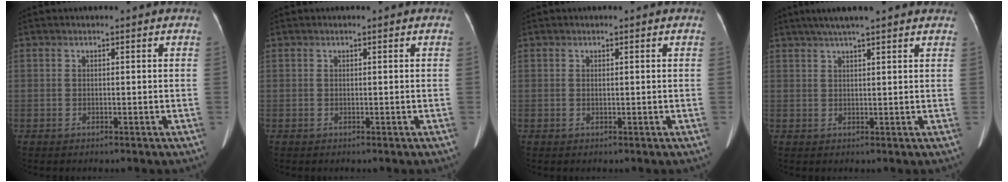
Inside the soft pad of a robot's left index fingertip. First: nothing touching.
{"total": 0.0}
{"total": 0.0}
{"total": 11.3, "force": [9.1, 1.4, 6.5], "torque": [-0.098, 0.041, 0.123]}